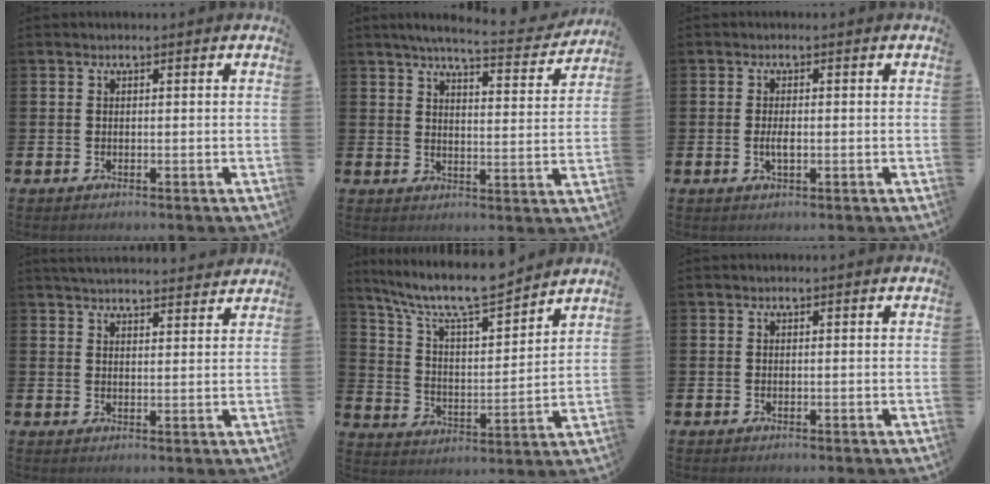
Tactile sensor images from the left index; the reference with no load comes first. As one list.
[{"total": 6.1, "force": [5.6, 0.4, 2.4], "torque": [-0.049, -0.034, 0.092]}, {"total": 1.9, "force": [-0.2, 0.7, 1.8], "torque": [-0.029, -0.001, -0.006]}, {"total": 4.0, "force": [4.0, 0.3, 0.5], "torque": [-0.013, -0.022, 0.072]}, {"total": 10.3, "force": [9.3, 1.5, 4.0], "torque": [-0.112, -0.060, 0.162]}, {"total": 0.0}]